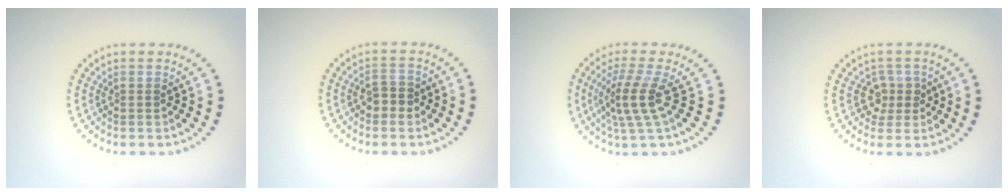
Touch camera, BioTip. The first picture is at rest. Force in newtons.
{"total": 1.9, "press": 1.8, "slide": 0.7}
{"total": 3.7, "press": 2.7, "slide": 2.6}
{"total": 2.1, "press": 1.6, "slide": 1.3}